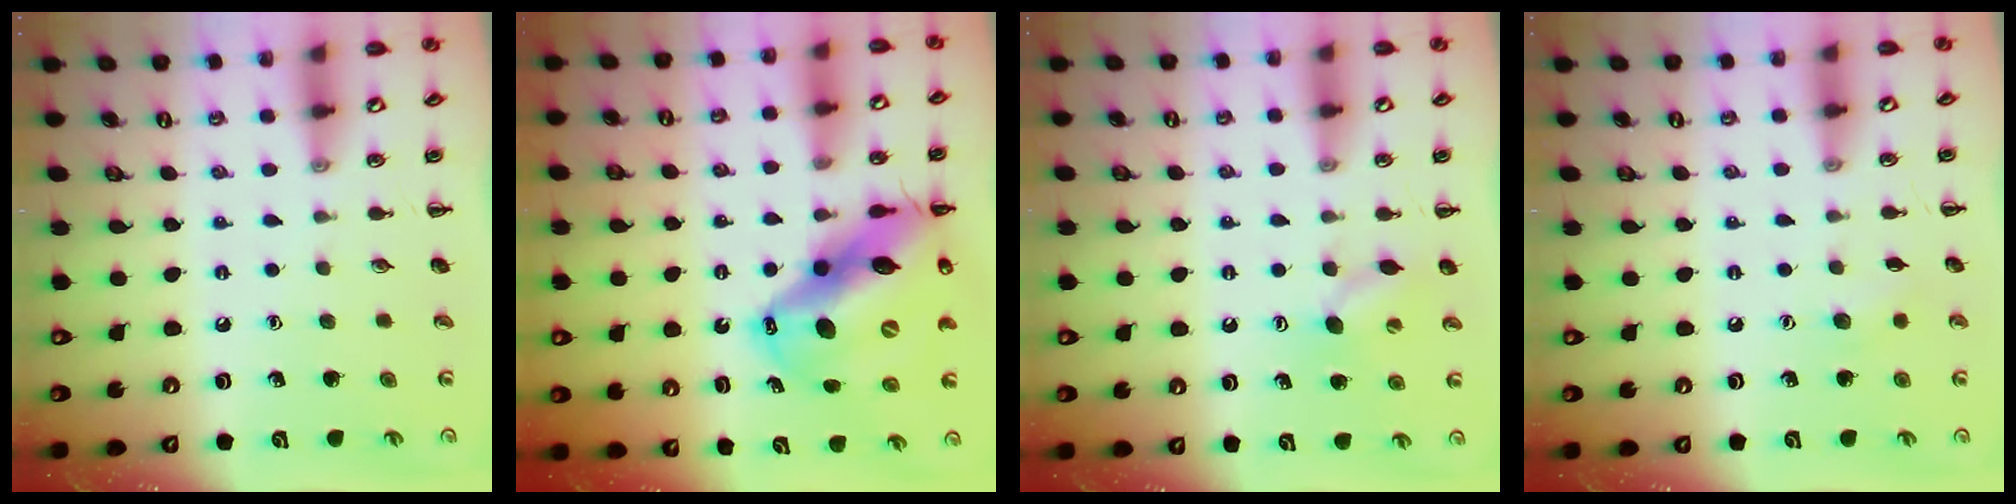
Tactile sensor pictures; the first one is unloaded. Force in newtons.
{"total": 19.8, "press": 18.9, "slide": 5.6}
{"total": 7.0, "press": 6.9, "slide": 1.3}
{"total": 5.3, "press": 5.2, "slide": 1.2}